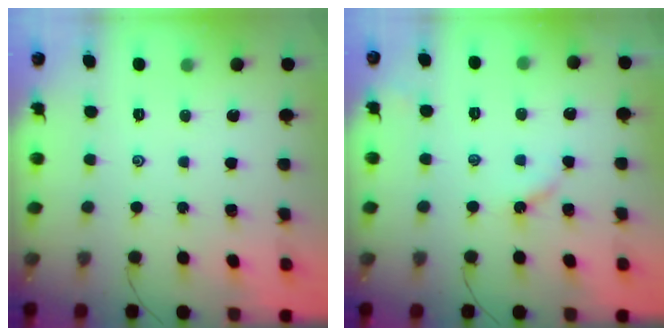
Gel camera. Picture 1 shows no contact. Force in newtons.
{"total": 2.9, "press": 2.8, "slide": 0.5}